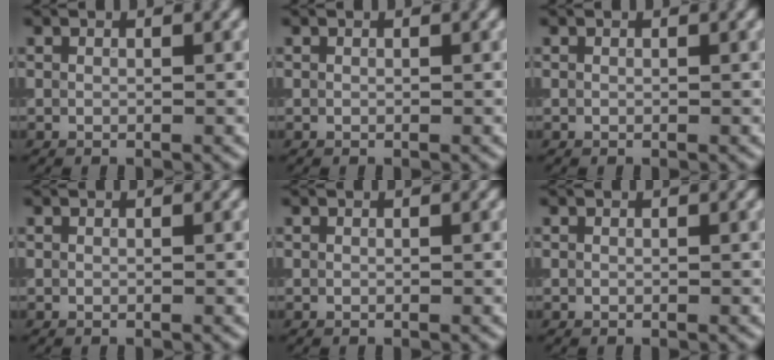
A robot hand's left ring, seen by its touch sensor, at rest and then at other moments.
{"total": 0.0}
{"total": 0.0}
{"total": 0.0}
{"total": 0.0}
{"total": 0.0}